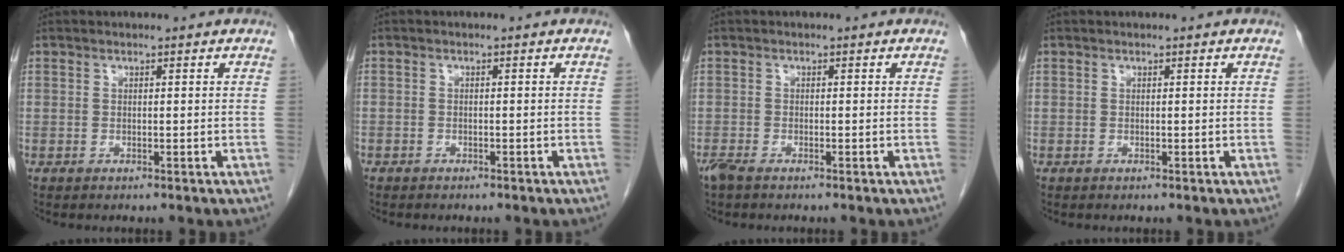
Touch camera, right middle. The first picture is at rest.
{"total": 0.8, "force": [-0.6, 0.6, 0.1], "torque": [-0.007, 0.003, -0.011]}
{"total": 2.0, "force": [-1.6, 0.5, 1.1], "torque": [-0.027, -0.005, -0.031]}
{"total": 0.0}